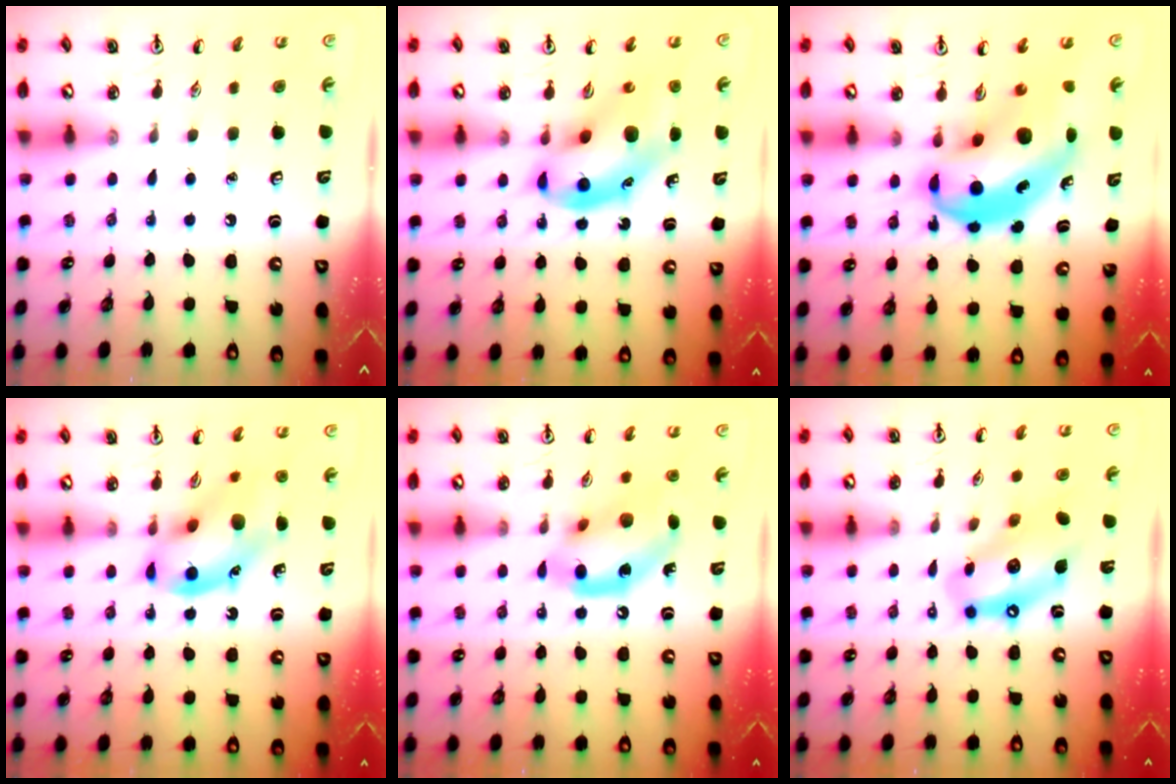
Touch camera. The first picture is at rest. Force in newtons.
{"total": 12.1, "press": 11.6, "slide": 3.3}
{"total": 13.1, "press": 12.5, "slide": 3.9}
{"total": 13.4, "press": 13.3, "slide": 2.2}
{"total": 13.7, "press": 13.3, "slide": 3.2}
{"total": 13.6, "press": 12.8, "slide": 4.6}